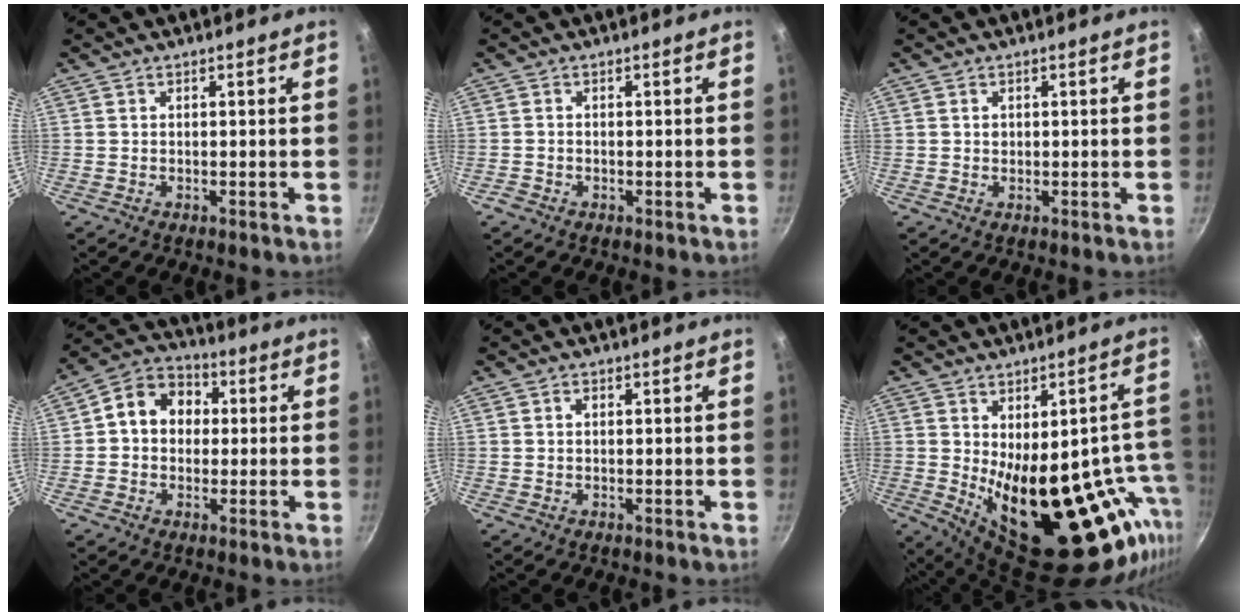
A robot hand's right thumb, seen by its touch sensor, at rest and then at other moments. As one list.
[{"total": 1.0, "force": [-0.7, 0.6, 0.3], "torque": [-0.011, 0.004, -0.014]}, {"total": 0.8, "force": [0.2, 0.7, 0.3], "torque": [-0.001, 0.001, 0.004]}, {"total": 10.1, "force": [1.1, 8.4, 5.6], "torque": [-0.057, 0.025, -0.005]}, {"total": 0.8, "force": [0.2, 0.6, 0.5], "torque": [-0.008, 0.004, 0.004]}, {"total": 25.9, "force": [-5.0, 13.4, 21.7], "torque": [-0.232, -0.025, -0.033]}]